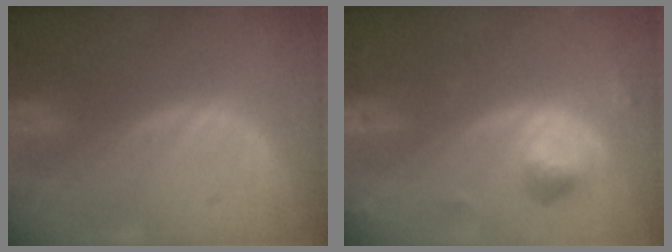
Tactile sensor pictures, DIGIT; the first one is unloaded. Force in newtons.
{"total": 4.5, "press": 4.5, "slide": 0.6}